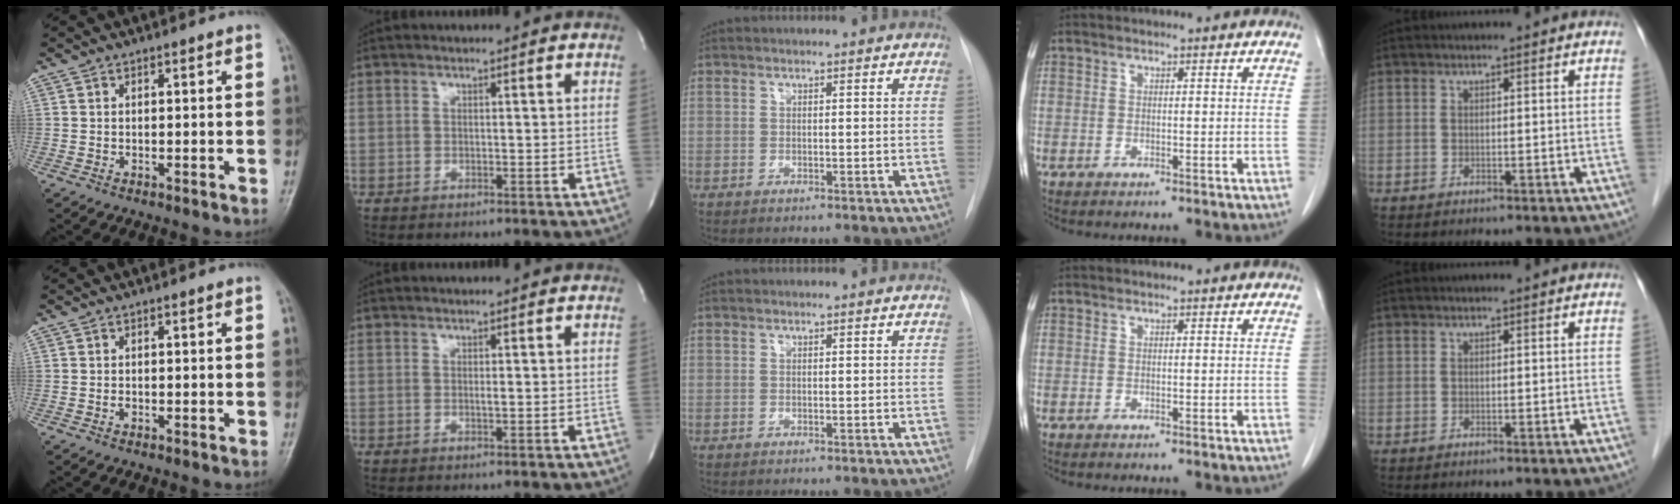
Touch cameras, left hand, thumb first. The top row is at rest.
{"thumb": {"total": 0.7, "force": [0.1, 0.5, 0.5], "torque": [-0.005, 0.001, 0.001]}, "index": {"total": 0.5, "force": [0.1, 0.0, 0.5], "torque": [-0.013, -0.002, 0.001]}}